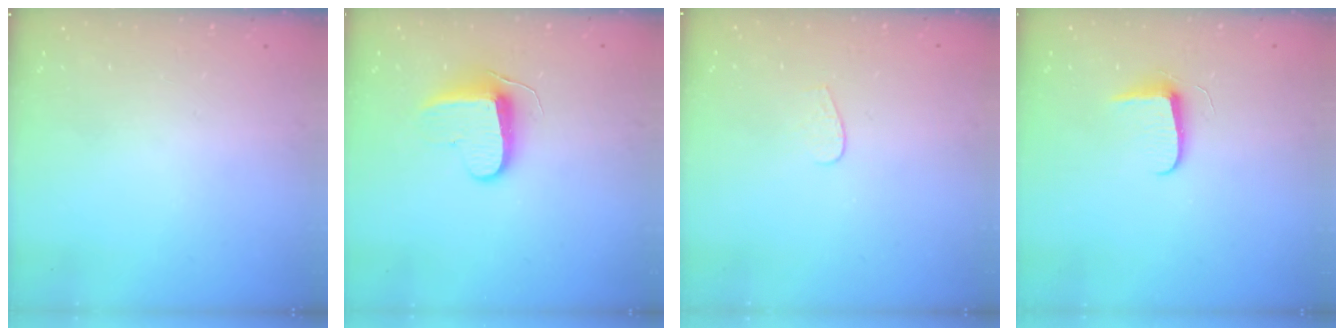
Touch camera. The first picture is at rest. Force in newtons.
{"total": 9.5, "press": 9.5, "slide": 0.3}
{"total": 3.5, "press": 3.5, "slide": 0.3}
{"total": 6.2, "press": 6.2, "slide": 0.8}